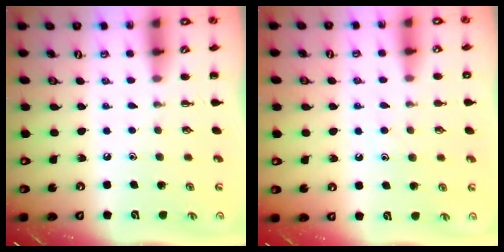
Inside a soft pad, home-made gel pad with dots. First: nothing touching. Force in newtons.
{"total": 7.0, "press": 6.9, "slide": 1.0}